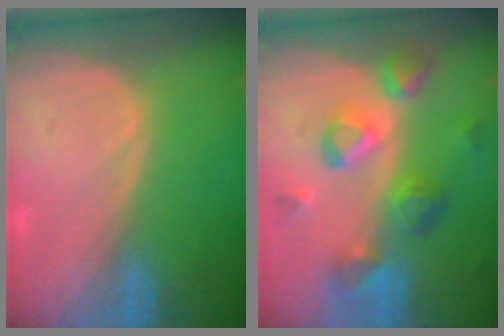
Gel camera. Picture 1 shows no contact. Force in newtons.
{"total": 9.4, "press": 8.2, "slide": 4.6}